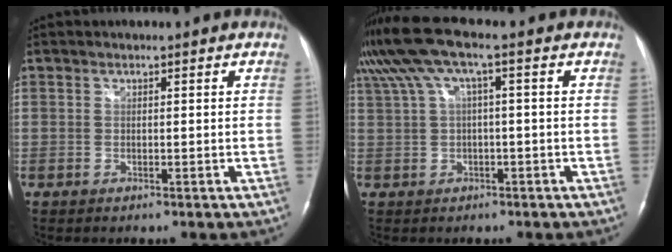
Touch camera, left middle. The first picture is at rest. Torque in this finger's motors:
{"motor_torque": [0.85, -0.93, 0.64, 0.21]}